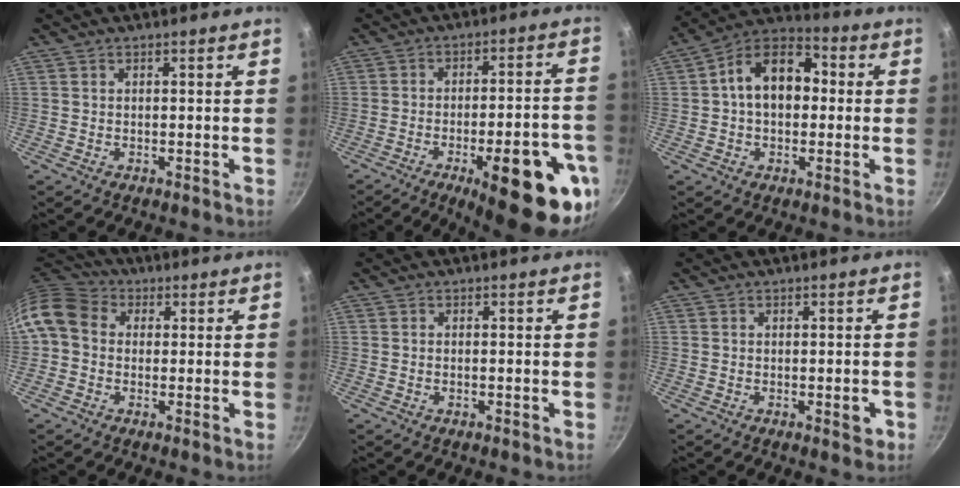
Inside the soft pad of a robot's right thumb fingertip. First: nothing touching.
{"total": 22.2, "force": [-9.6, 6.9, 18.7], "torque": [-0.203, 0.027, -0.123]}
{"total": 13.5, "force": [1.1, 9.3, 9.7], "torque": [-0.115, 0.037, -0.002]}
{"total": 10.2, "force": [1.0, 8.4, 5.7], "torque": [-0.094, 0.025, -0.001]}
{"total": 0.5, "force": [-0.2, 0.1, 0.5], "torque": [-0.011, 0.003, -0.006]}
{"total": 2.4, "force": [-0.7, 1.0, 2.0], "torque": [-0.020, 0.004, -0.010]}